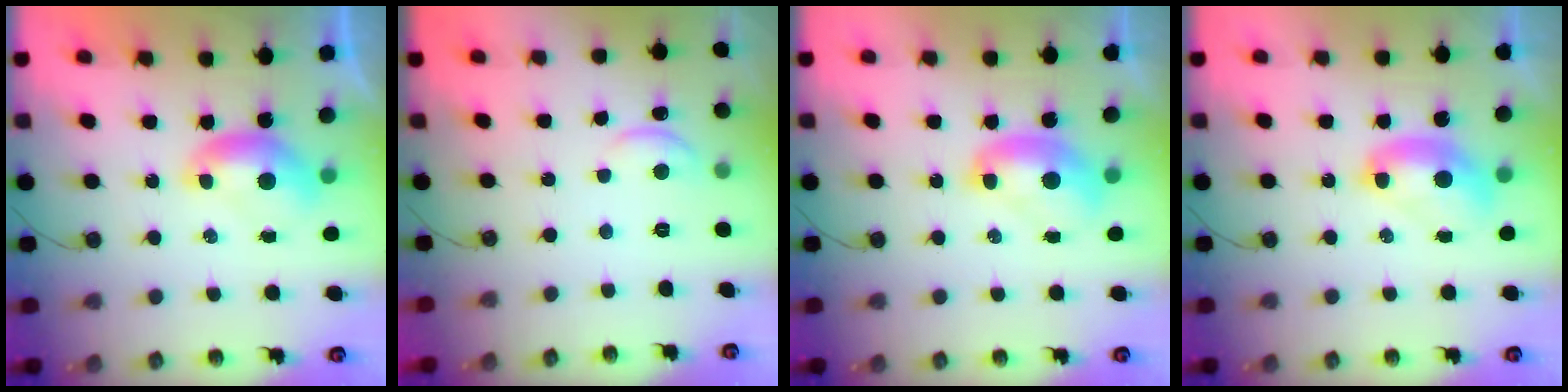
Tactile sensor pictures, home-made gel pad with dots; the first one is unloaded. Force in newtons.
{"total": 0.5, "press": 0.4, "slide": 0.3}
{"total": 2.0, "press": 2.0, "slide": 0.0}
{"total": 2.7, "press": 2.7, "slide": 0.1}